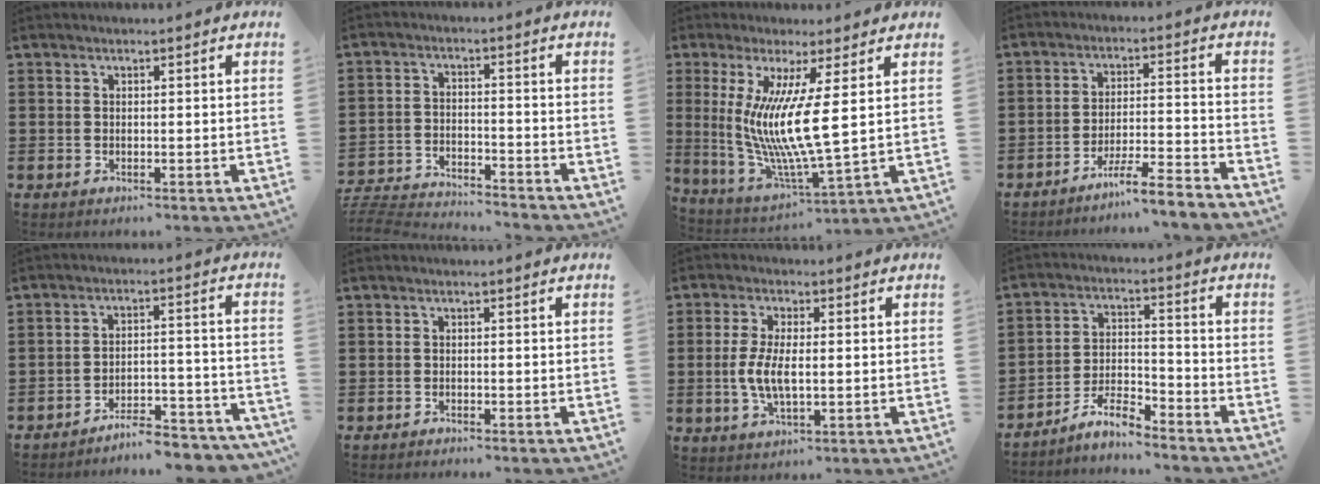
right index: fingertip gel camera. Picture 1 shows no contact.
{"total": 4.7, "force": [-4.6, 0.2, 0.4], "torque": [-0.023, -0.001, -0.101]}
{"total": 10.7, "force": [3.0, 0.7, 10.2], "torque": [-0.214, -0.021, 0.053]}
{"total": 6.2, "force": [-5.6, -0.4, 2.8], "torque": [-0.051, -0.010, -0.107]}
{"total": 6.2, "force": [-5.9, 0.4, 1.6], "torque": [-0.022, 0.011, -0.114]}
{"total": 0.7, "force": [-0.7, 0.0, 0.0], "torque": [-0.001, 0.001, -0.014]}
{"total": 5.9, "force": [-0.3, 2.3, 5.4], "torque": [-0.127, -0.007, -0.013]}
{"total": 5.6, "force": [-5.0, 0.9, 2.4], "torque": [-0.055, 0.003, -0.099]}